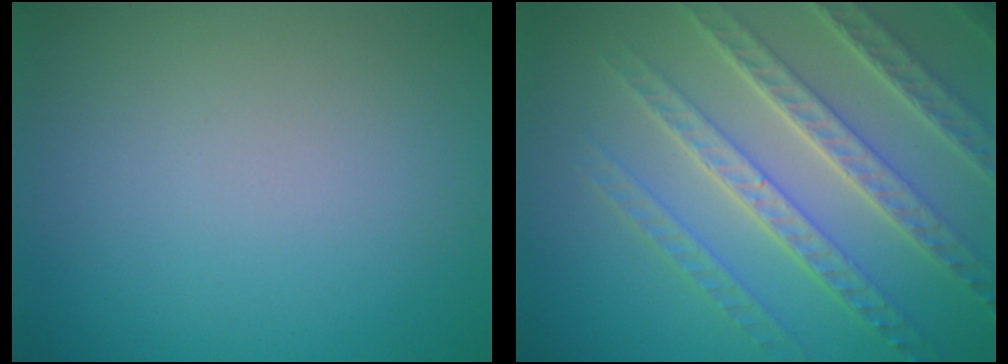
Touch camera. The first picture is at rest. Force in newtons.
{"total": 7.7, "press": 5.6, "slide": 5.2}